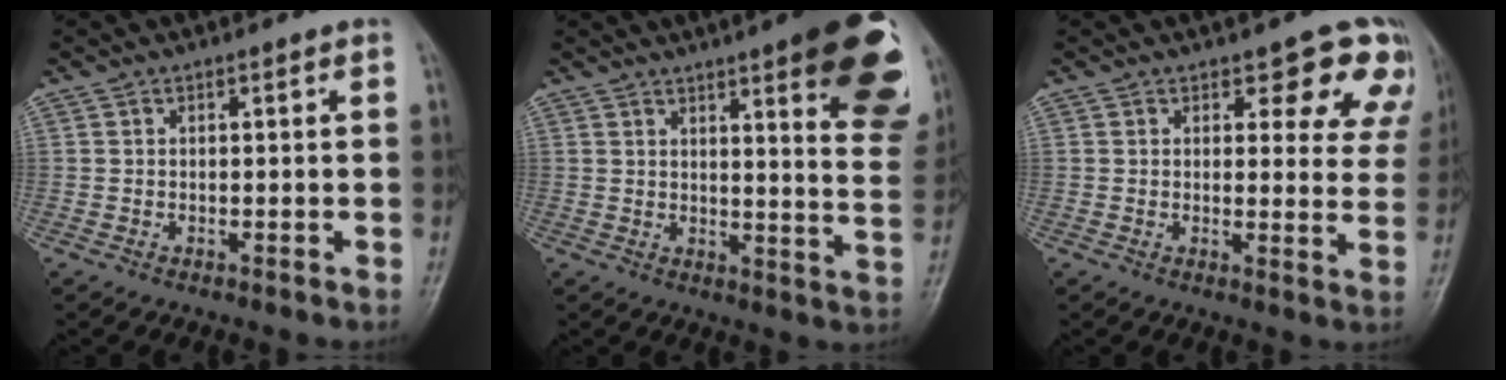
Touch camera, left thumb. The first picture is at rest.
{"total": 19.9, "force": [10.3, 4.4, 16.5], "torque": [-0.180, -0.043, 0.120]}
{"total": 9.8, "force": [7.0, 4.7, 5.0], "torque": [-0.006, -0.037, 0.062]}